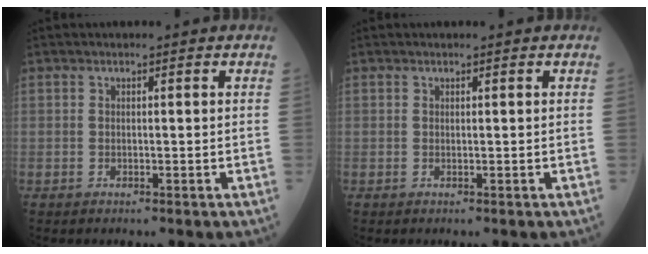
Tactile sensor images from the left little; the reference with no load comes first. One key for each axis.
{"total": 0.0}